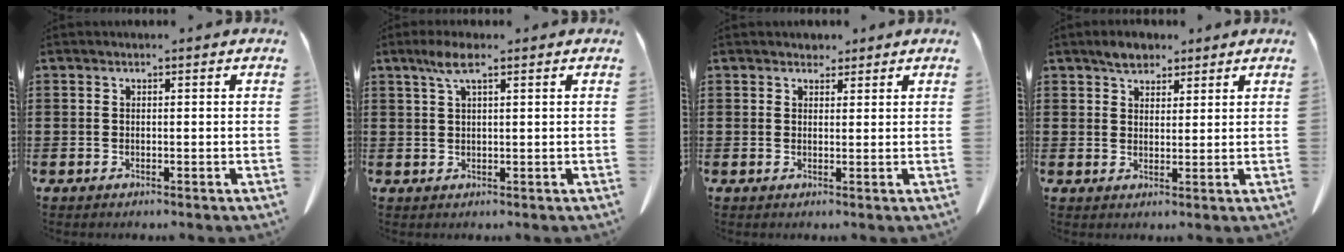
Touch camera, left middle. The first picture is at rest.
{"total": 4.0, "force": [2.1, 0.8, 3.3], "torque": [-0.070, 0.007, 0.035]}
{"total": 1.8, "force": [1.6, 0.8, 0.2], "torque": [0.001, 0.002, 0.030]}
{"total": 3.3, "force": [2.7, 1.6, 0.9], "torque": [-0.017, 0.005, 0.050]}